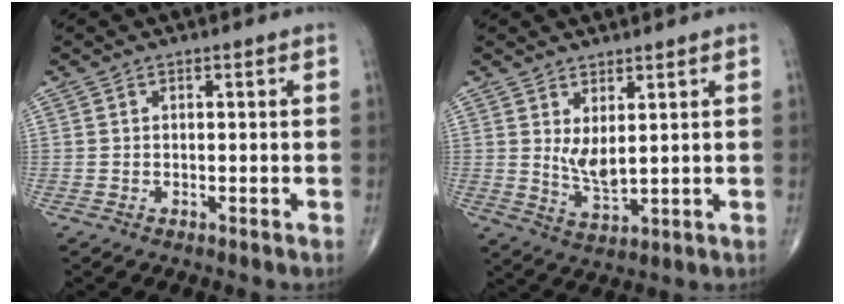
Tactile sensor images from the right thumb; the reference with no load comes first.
{"total": 5.1, "force": [1.6, 1.9, 4.4], "torque": [-0.080, -0.027, 0.041]}